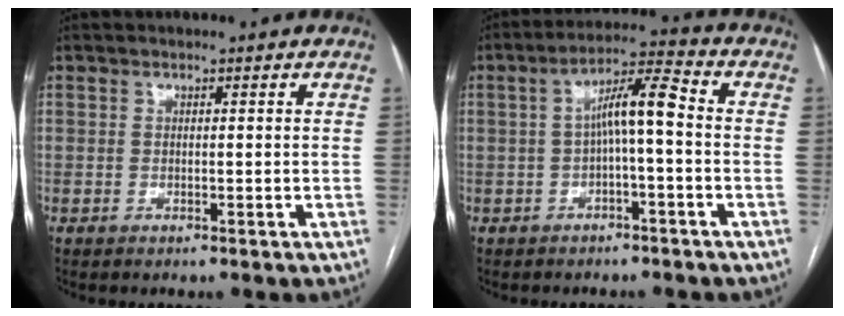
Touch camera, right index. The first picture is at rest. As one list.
[{"total": 7.1, "force": [-0.4, 0.8, 7.0], "torque": [-0.121, 0.030, -0.007]}]